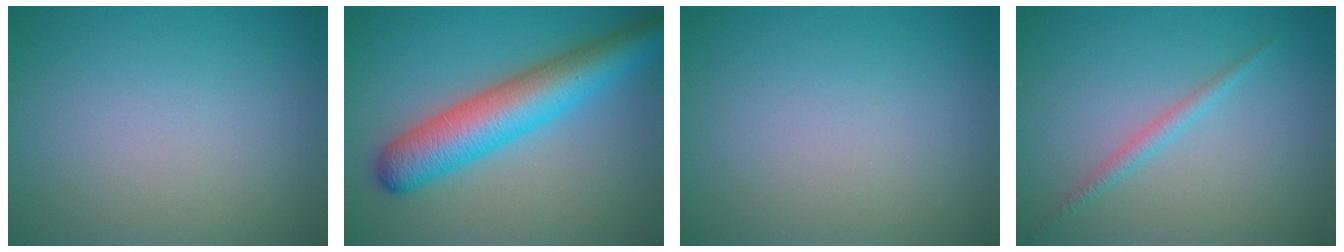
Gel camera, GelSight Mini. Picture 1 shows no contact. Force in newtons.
{"total": 7.8, "press": 7.8, "slide": 0.3}
{"total": 0.0}
{"total": 1.4, "press": 1.4, "slide": 0.1}